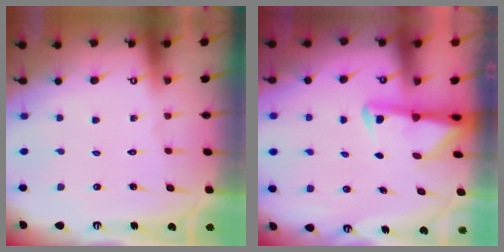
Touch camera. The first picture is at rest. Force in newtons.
{"total": 2.8, "press": 2.7, "slide": 0.7}